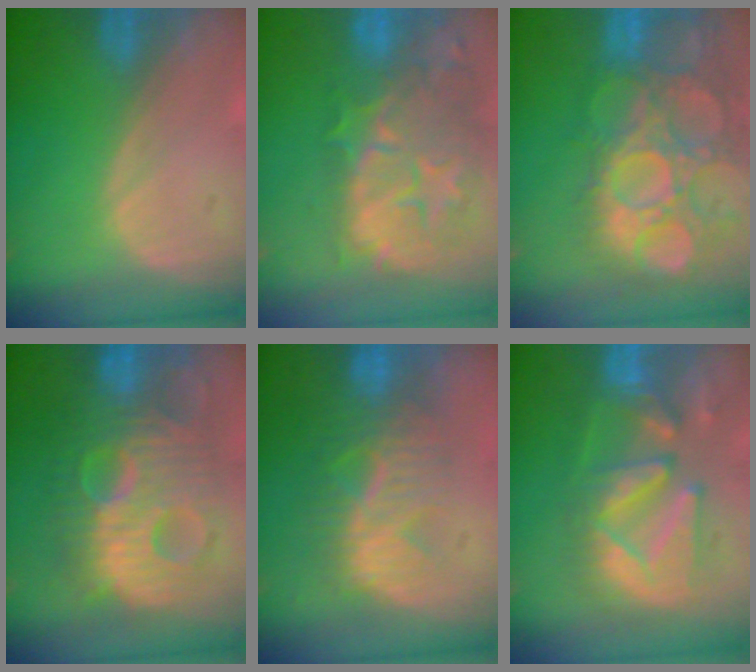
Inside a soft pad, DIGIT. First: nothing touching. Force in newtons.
{"total": 12.2, "press": 11.0, "slide": 5.2}
{"total": 15.0, "press": 12.6, "slide": 8.2}
{"total": 13.1, "press": 13.1, "slide": 1.1}
{"total": 9.3, "press": 8.4, "slide": 3.9}
{"total": 10.8, "press": 10.5, "slide": 2.7}